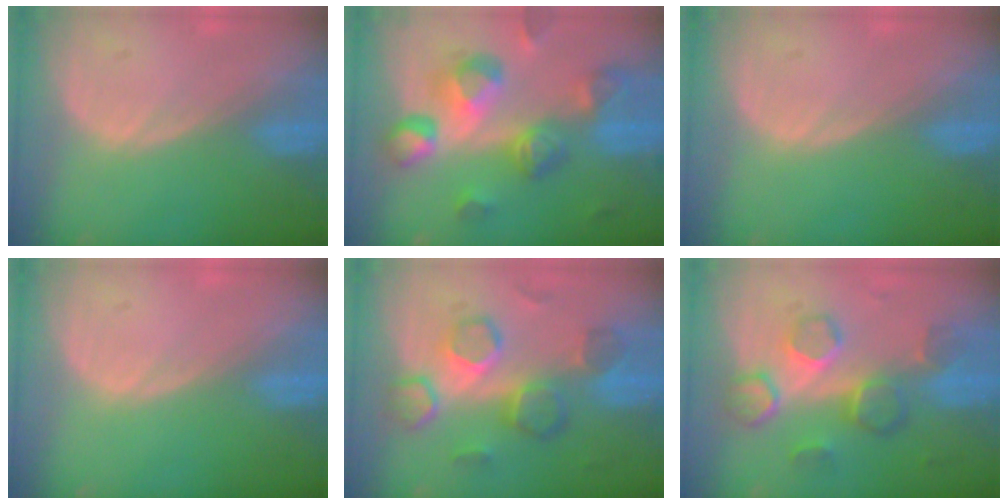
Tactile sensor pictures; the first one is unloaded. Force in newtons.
{"total": 10.7, "press": 9.6, "slide": 4.8}
{"total": 0.0}
{"total": 0.0}
{"total": 8.8, "press": 8.5, "slide": 2.3}
{"total": 8.6, "press": 7.7, "slide": 3.8}